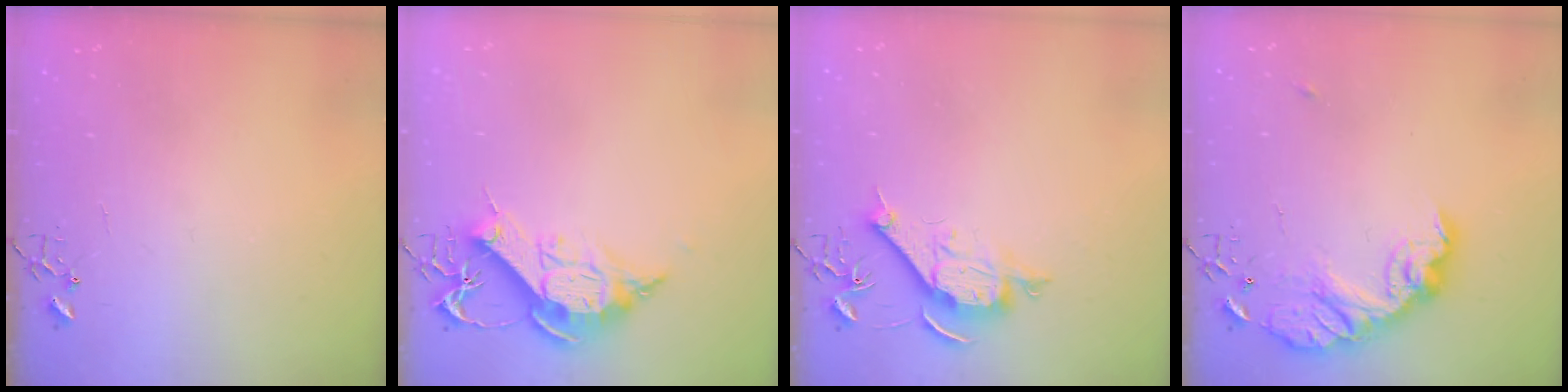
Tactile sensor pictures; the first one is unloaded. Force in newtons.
{"total": 13.0, "press": 13.0, "slide": 1.1}
{"total": 10.4, "press": 10.4, "slide": 0.9}
{"total": 15.7, "press": 15.7, "slide": 1.0}